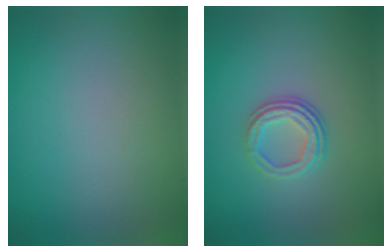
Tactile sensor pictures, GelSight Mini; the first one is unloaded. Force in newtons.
{"total": 3.5, "press": 2.5, "slide": 2.5}